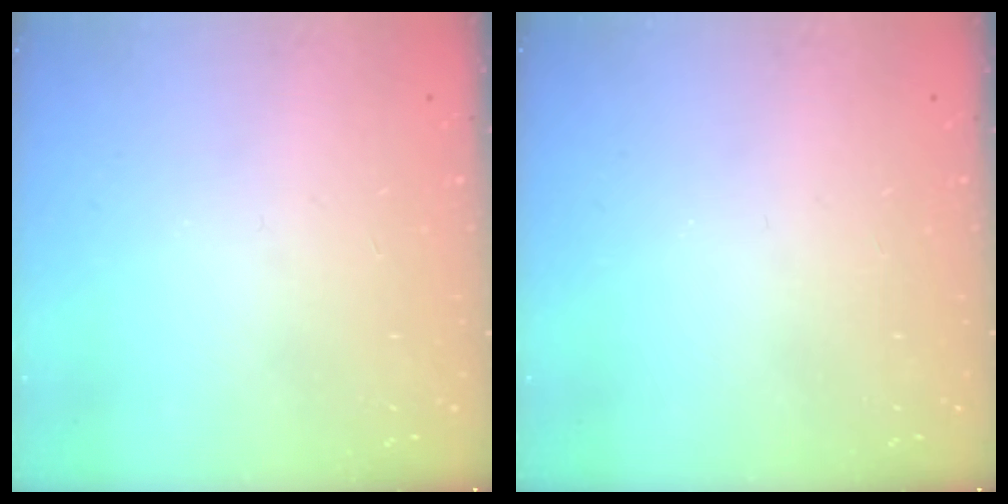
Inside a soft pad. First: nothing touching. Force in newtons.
{"total": 0.0}